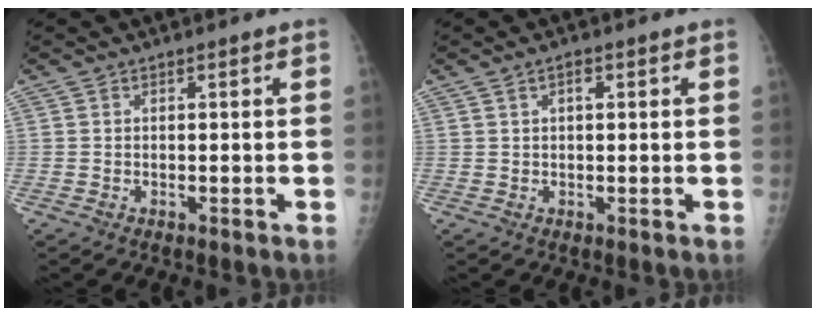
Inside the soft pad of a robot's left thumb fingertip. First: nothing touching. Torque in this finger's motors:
{"motor_torque": [-0.20, -0.11, 0.01, 0.02, 0.10]}